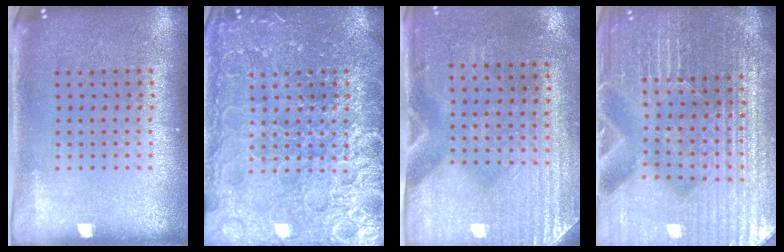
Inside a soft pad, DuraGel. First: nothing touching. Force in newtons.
{"total": 7.0, "press": 6.9, "slide": 0.8}
{"total": 2.9, "press": 2.5, "slide": 1.5}
{"total": 5.8, "press": 5.3, "slide": 2.4}